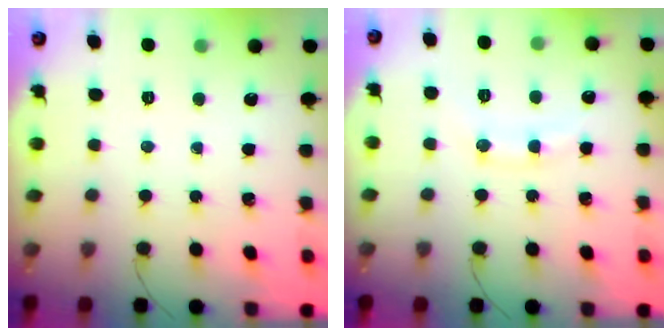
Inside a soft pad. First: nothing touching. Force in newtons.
{"total": 8.8, "press": 8.7, "slide": 1.2}